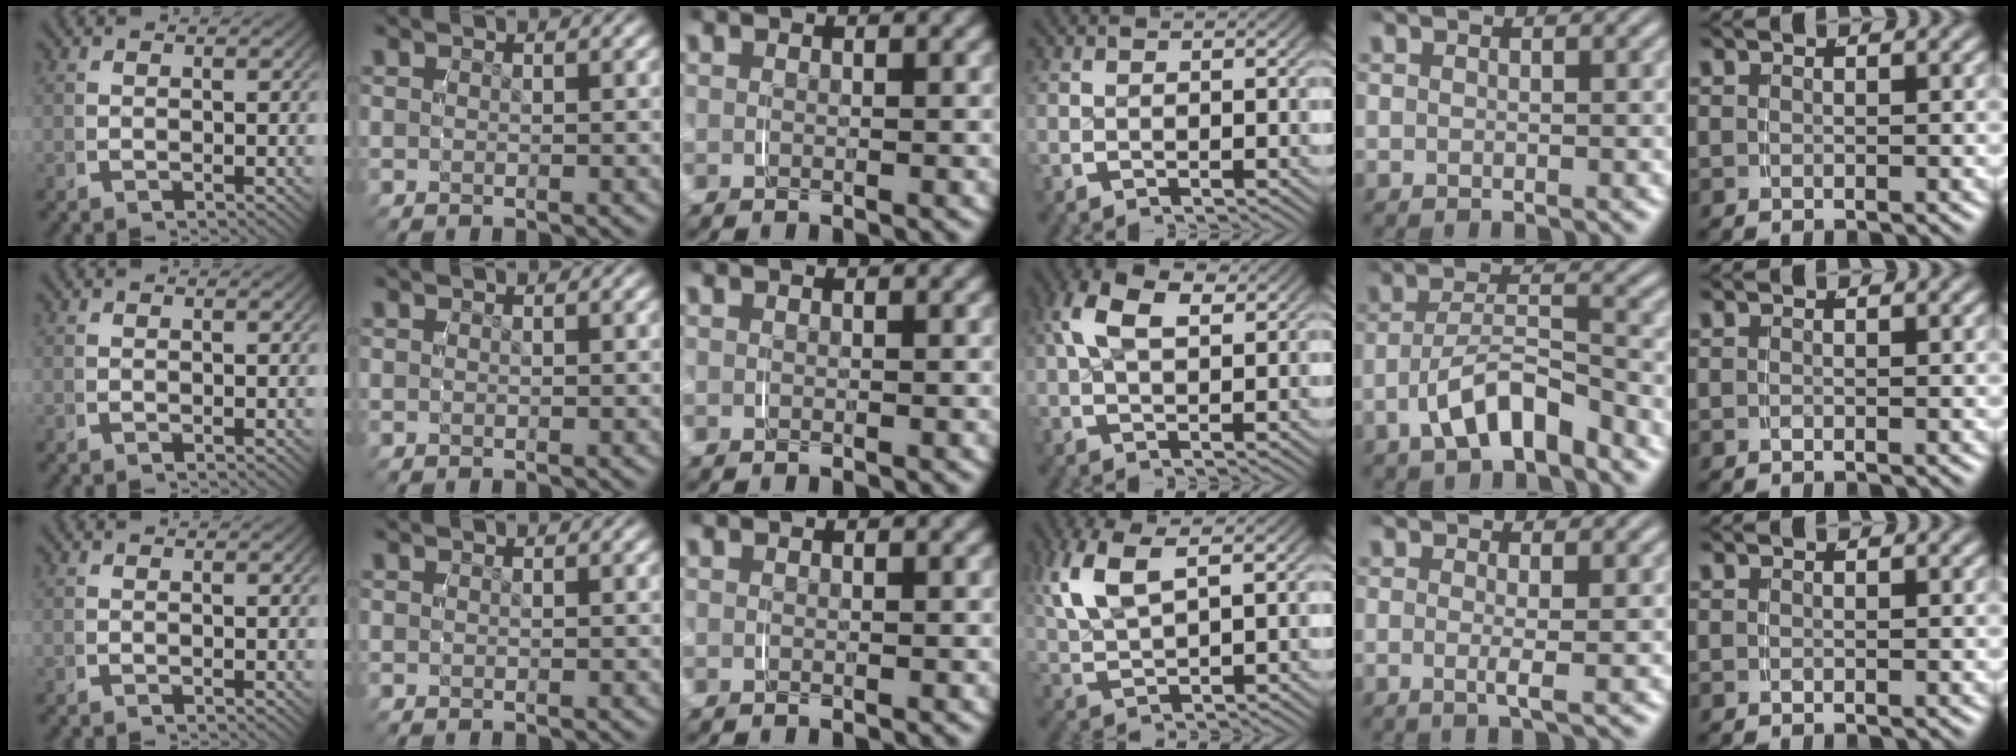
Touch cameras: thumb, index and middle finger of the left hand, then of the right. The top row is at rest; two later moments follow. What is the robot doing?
{"motion": "grasp_and_lifting", "object": "map"}